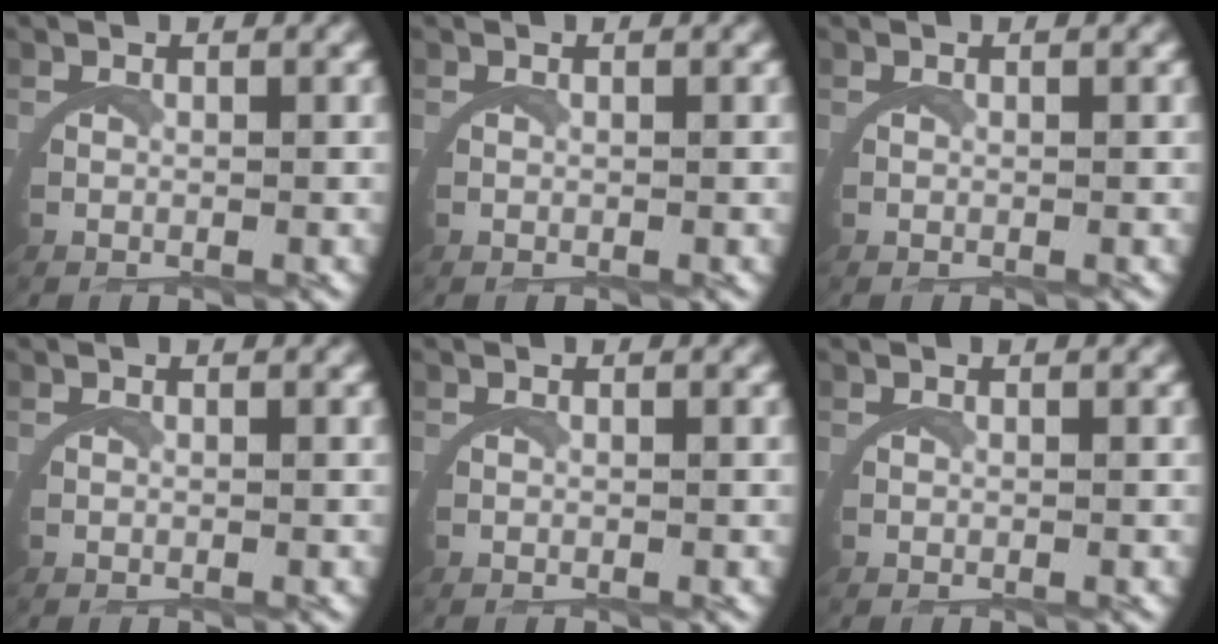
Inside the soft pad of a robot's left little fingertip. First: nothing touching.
{"total": 0.0}
{"total": 0.0}
{"total": 0.0}
{"total": 0.0}
{"total": 0.0}